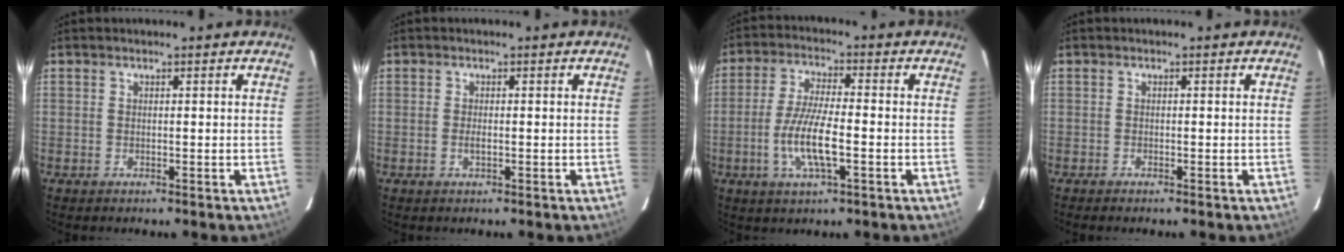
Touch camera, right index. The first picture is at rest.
{"total": 1.2, "force": [-0.3, 0.4, 1.1], "torque": [-0.022, -0.001, -0.006]}
{"total": 9.4, "force": [-2.7, 2.1, 8.8], "torque": [-0.177, -0.005, -0.053]}
{"total": 0.6, "force": [-0.5, 0.0, 0.2], "torque": [-0.005, -0.001, -0.011]}